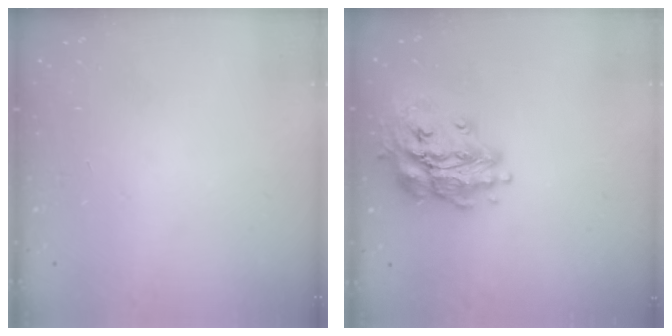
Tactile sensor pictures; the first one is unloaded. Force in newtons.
{"total": 16.1, "press": 15.9, "slide": 2.1}